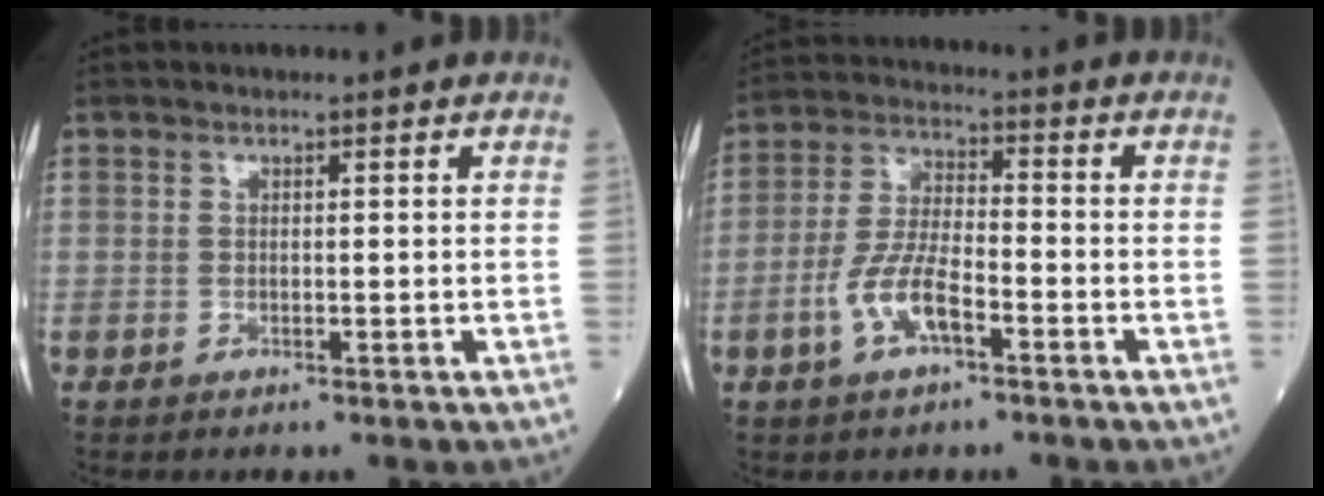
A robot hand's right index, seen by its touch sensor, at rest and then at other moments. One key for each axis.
{"total": 7.8, "fx": -3.4, "fy": 2.4, "fz": 6.6, "tx": -0.140, "ty": 0.003, "tz": -0.066}